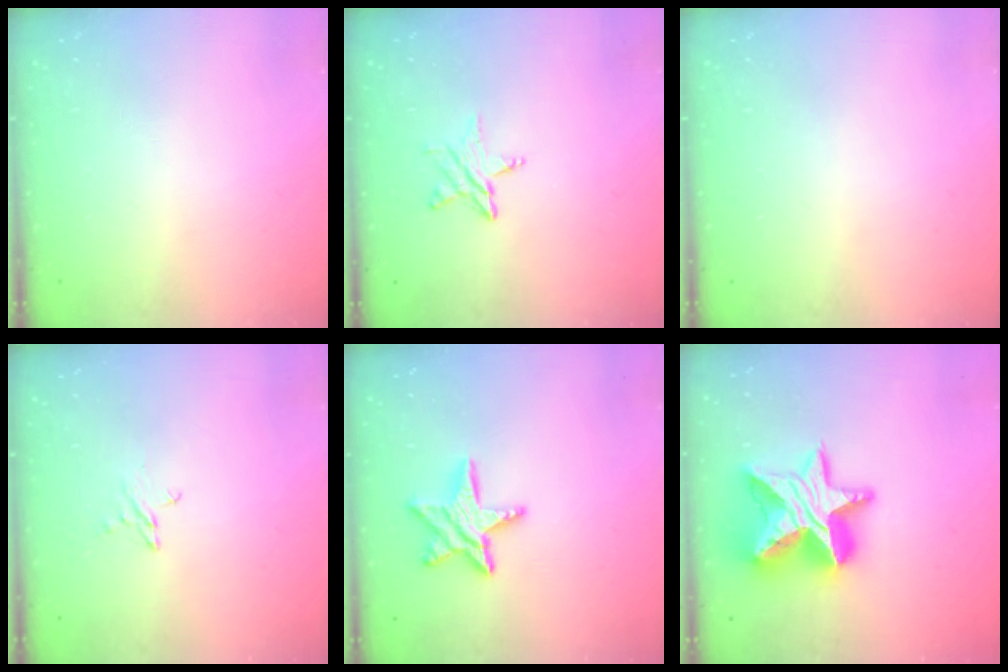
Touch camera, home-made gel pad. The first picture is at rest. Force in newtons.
{"total": 4.9, "press": 4.8, "slide": 0.5}
{"total": 0.0}
{"total": 2.9, "press": 2.9, "slide": 0.3}
{"total": 9.9, "press": 9.9, "slide": 0.5}
{"total": 18.7, "press": 18.7, "slide": 1.2}